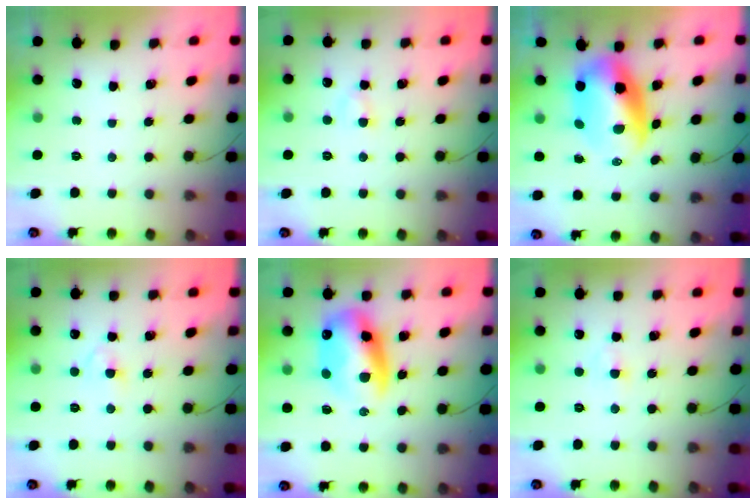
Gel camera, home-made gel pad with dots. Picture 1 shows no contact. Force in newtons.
{"total": 3.4, "press": 3.2, "slide": 1.2}
{"total": 10.6, "press": 10.3, "slide": 2.5}
{"total": 3.2, "press": 3.0, "slide": 1.2}
{"total": 12.9, "press": 12.5, "slide": 3.3}
{"total": 2.1, "press": 1.9, "slide": 0.9}